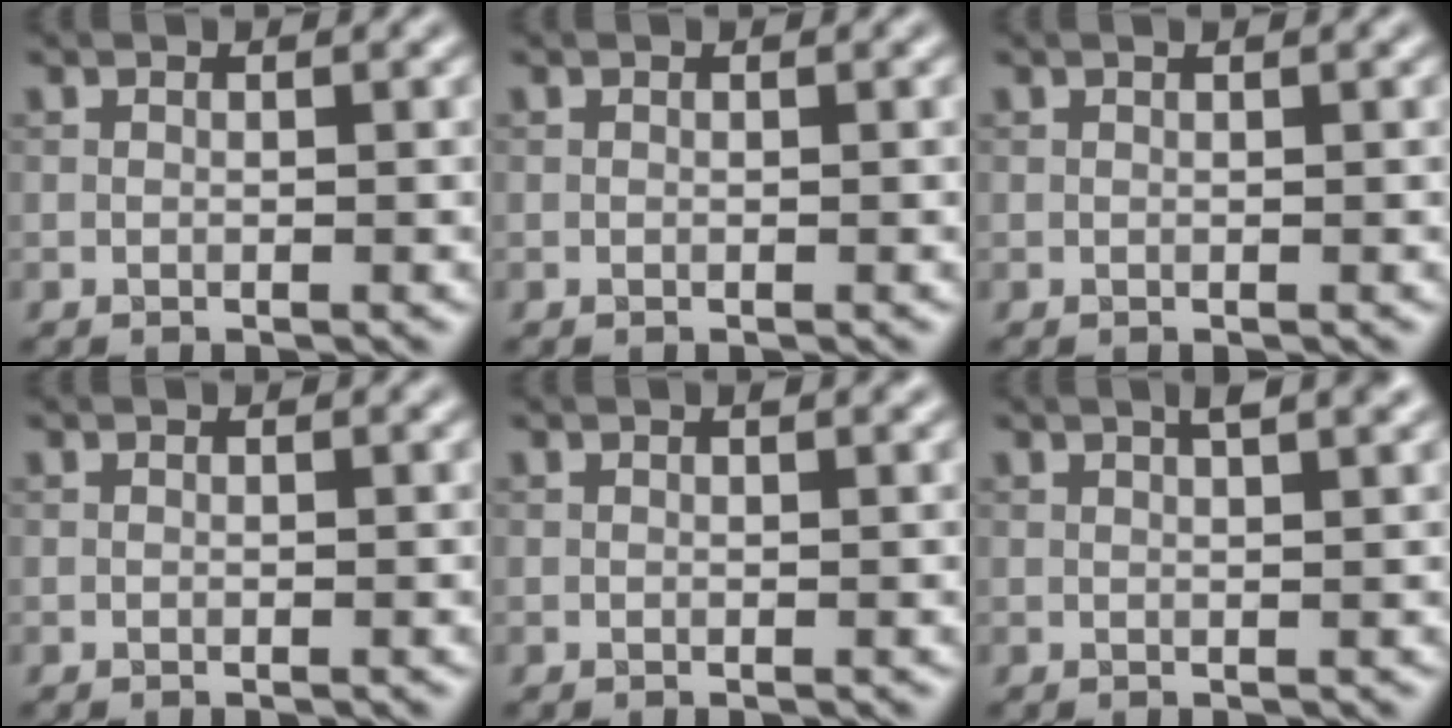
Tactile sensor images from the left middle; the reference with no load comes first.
{"total": 0.0}
{"total": 0.7, "force": [0.4, 0.1, 0.5], "torque": [-0.007, 0.002, 0.003]}
{"total": 0.0}
{"total": 0.7, "force": [0.4, 0.1, 0.5], "torque": [-0.007, 0.002, 0.006]}
{"total": 3.1, "force": [1.6, 1.0, 2.4], "torque": [-0.012, 0.012, 0.005]}